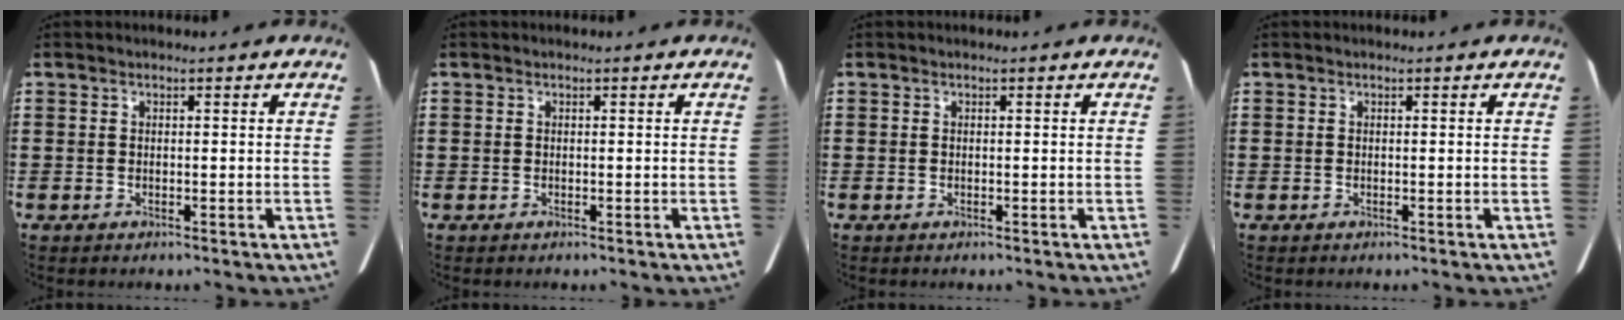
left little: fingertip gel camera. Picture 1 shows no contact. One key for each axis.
{"total": 0.0}
{"total": 0.0}
{"total": 0.0}